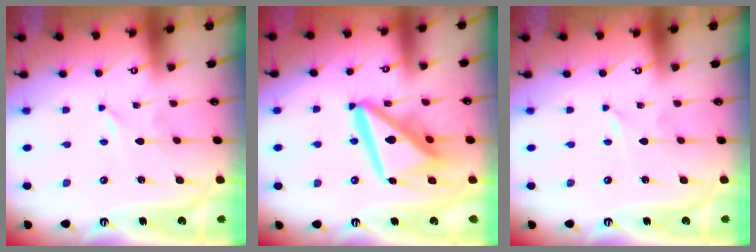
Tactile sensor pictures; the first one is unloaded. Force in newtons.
{"total": 19.2, "press": 19.1, "slide": 2.2}
{"total": 0.0}